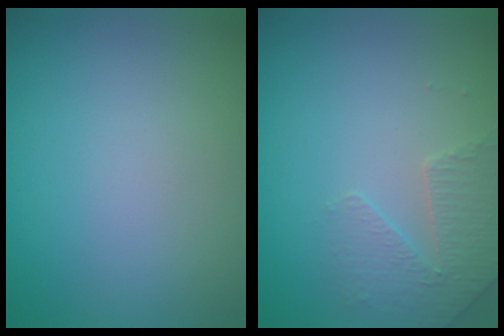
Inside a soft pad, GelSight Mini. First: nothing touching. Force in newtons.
{"total": 2.8, "press": 2.7, "slide": 0.7}